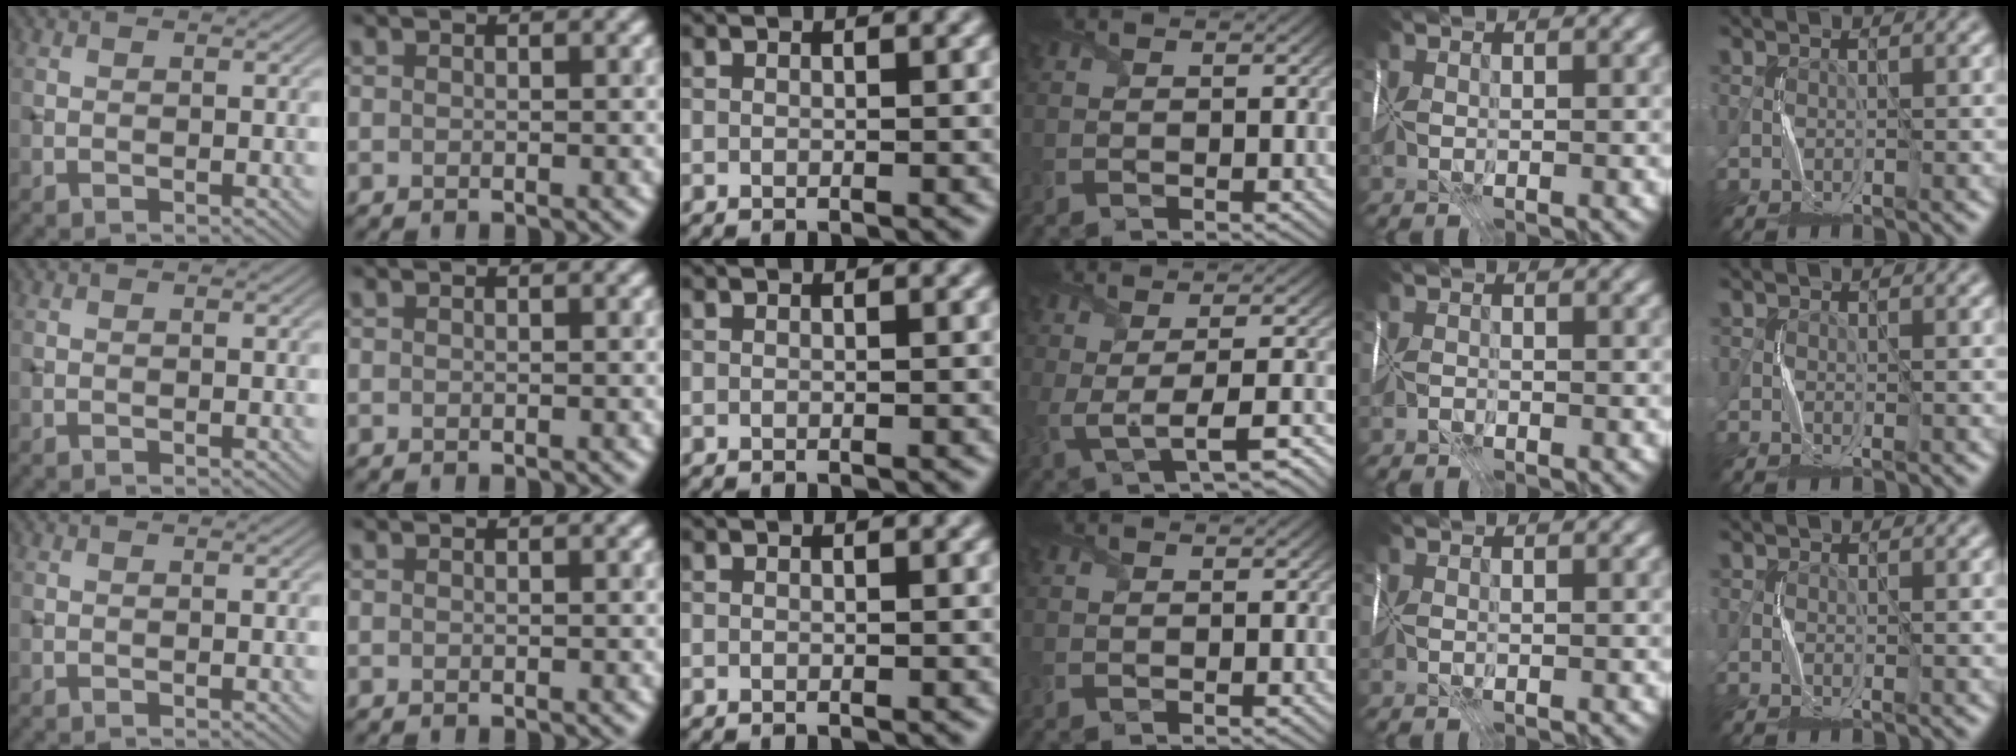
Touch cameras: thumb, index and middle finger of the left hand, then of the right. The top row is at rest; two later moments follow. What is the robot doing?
{"motion": "fold", "object": "wrapping paper"}